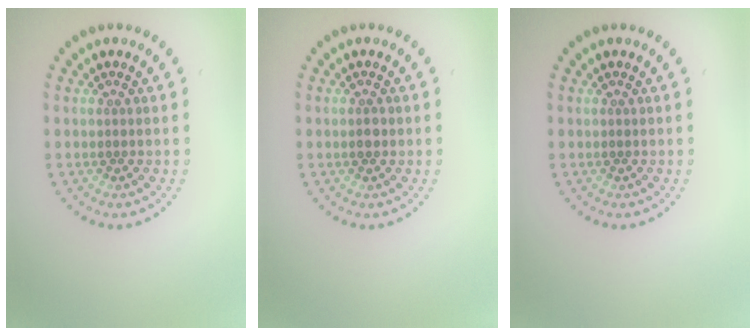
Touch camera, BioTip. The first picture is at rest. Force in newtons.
{"total": 1.2, "press": 1.2, "slide": 0.1}
{"total": 0.0}